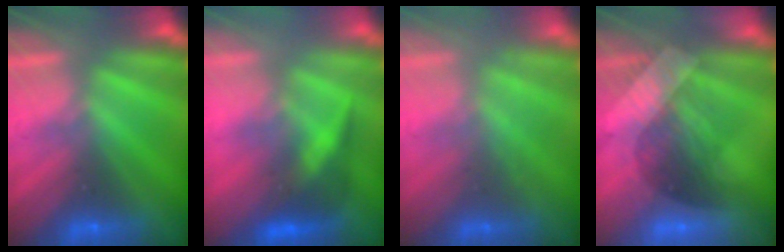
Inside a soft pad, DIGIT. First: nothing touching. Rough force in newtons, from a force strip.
{"total": 2.8}
{"total": 2.1}
{"total": 2.9}